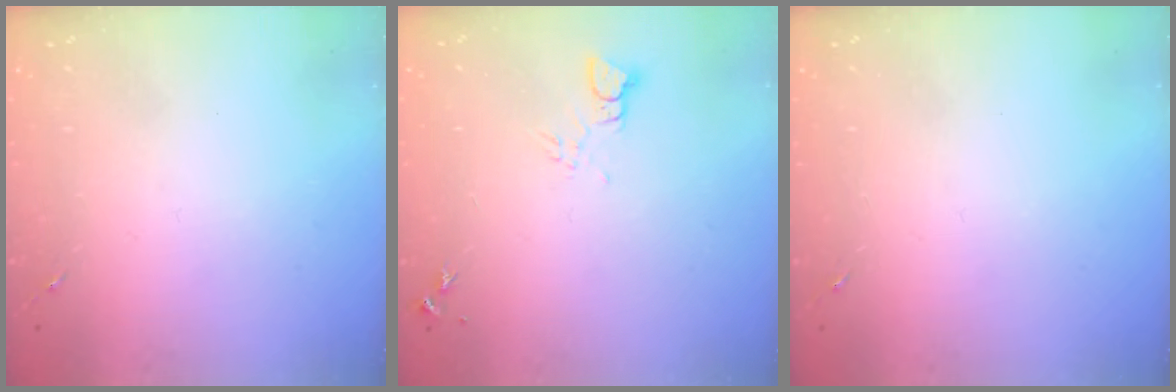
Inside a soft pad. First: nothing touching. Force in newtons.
{"total": 4.4, "press": 4.4, "slide": 0.4}
{"total": 0.0}